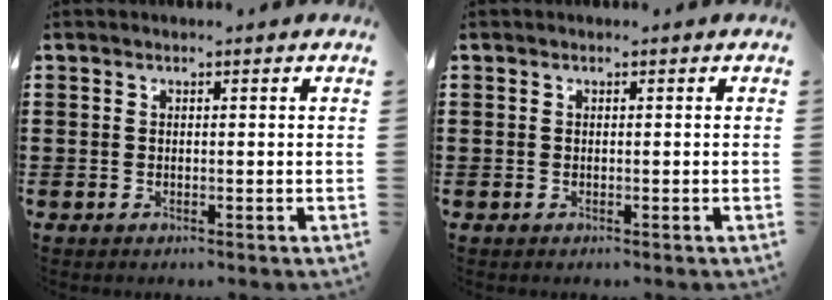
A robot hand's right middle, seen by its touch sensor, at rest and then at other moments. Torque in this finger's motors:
{"motor_torque": [0.00, 0.00, 0.00, -0.01]}